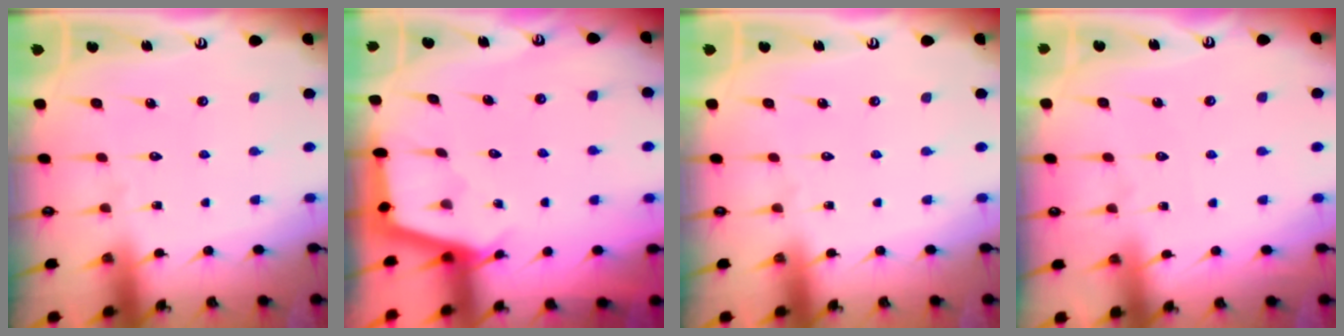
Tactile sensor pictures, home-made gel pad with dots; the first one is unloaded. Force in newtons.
{"total": 3.0, "press": 3.0, "slide": 0.3}
{"total": 0.0}
{"total": 2.2, "press": 2.2, "slide": 0.2}